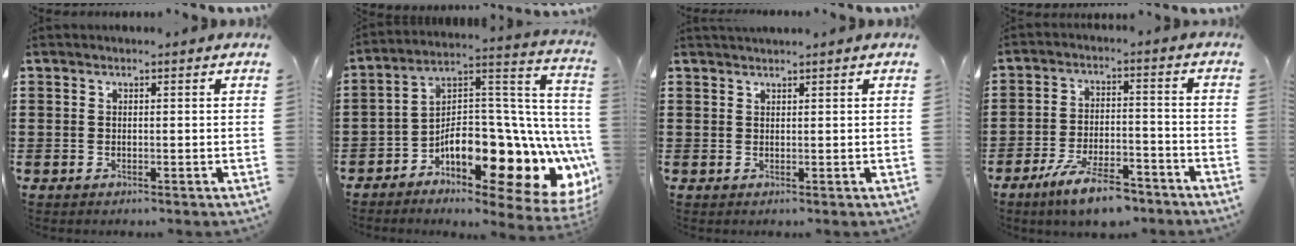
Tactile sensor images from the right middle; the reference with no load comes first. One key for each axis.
{"total": 12.8, "fx": -6.1, "fy": 5.2, "fz": 10.0, "tx": -0.164, "ty": -0.031, "tz": -0.111}
{"total": 1.0, "fx": 1.0, "fy": -0.1, "fz": -0.1, "tx": 0.000, "ty": 0.000, "tz": 0.018}
{"total": 8.4, "fx": -6.7, "fy": 1.8, "fz": 4.6, "tx": -0.095, "ty": 0.007, "tz": -0.126}